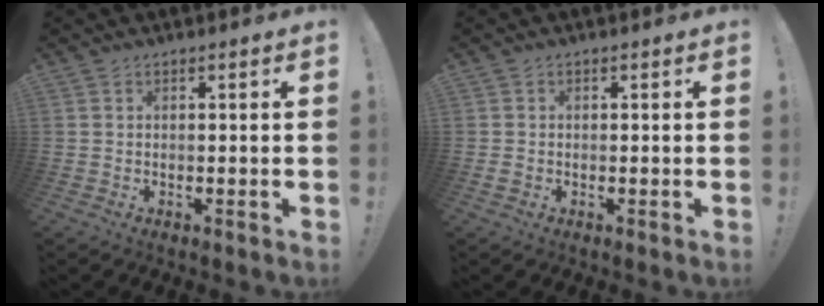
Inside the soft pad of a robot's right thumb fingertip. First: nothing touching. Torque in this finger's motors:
{"motor_torque": [-0.17, -0.10, -0.06, 0.16, -0.01]}